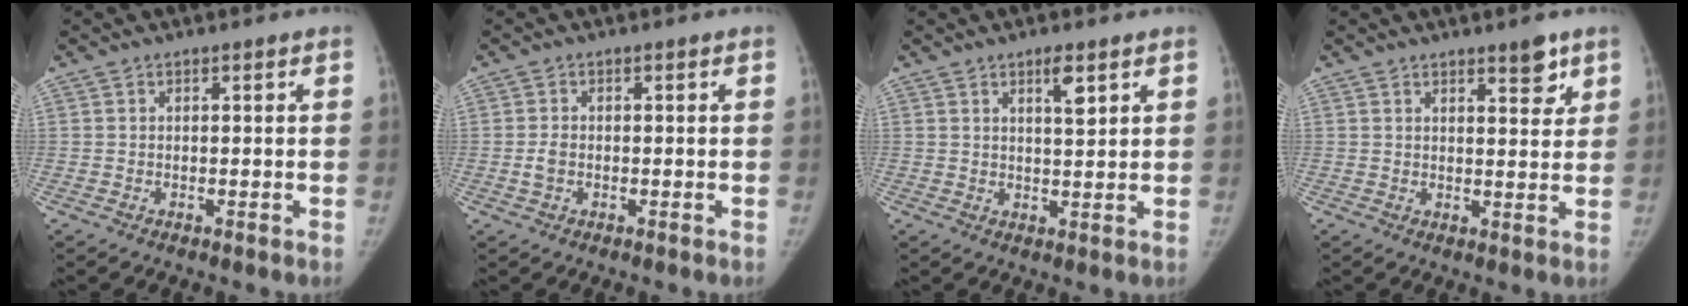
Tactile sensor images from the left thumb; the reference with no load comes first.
{"total": 2.0, "force": [-0.6, 1.4, 1.3], "torque": [-0.029, 0.006, -0.013]}
{"total": 3.7, "force": [2.0, 0.9, 2.9], "torque": [-0.041, -0.014, 0.033]}
{"total": 4.6, "force": [3.0, 1.5, 3.1], "torque": [-0.029, -0.020, 0.042]}